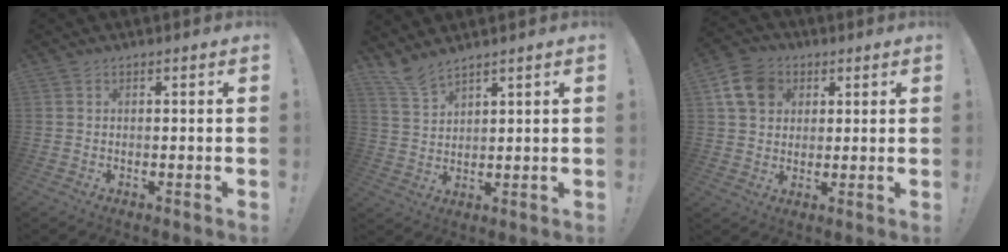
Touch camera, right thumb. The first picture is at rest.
{"total": 6.1, "force": [5.4, 1.1, 2.4], "torque": [-0.045, -0.034, 0.100]}
{"total": 11.3, "force": [4.3, 9.1, 5.1], "torque": [-0.078, -0.004, 0.088]}